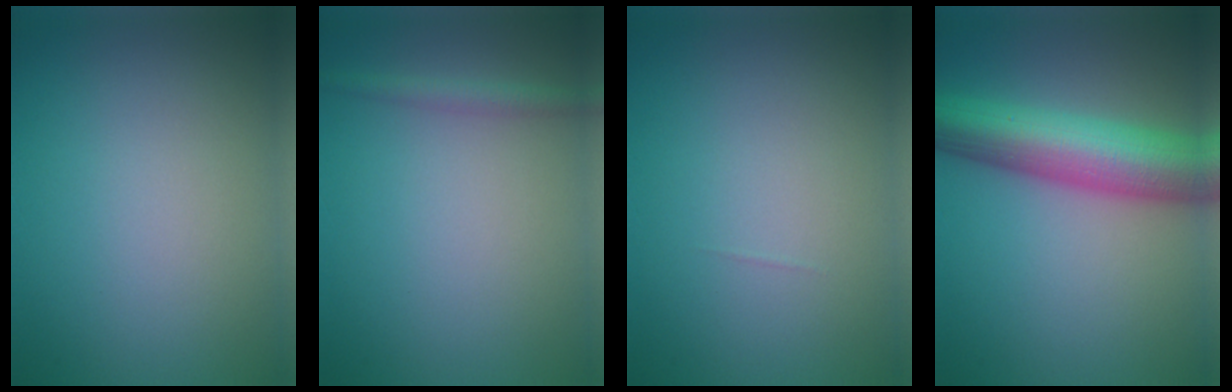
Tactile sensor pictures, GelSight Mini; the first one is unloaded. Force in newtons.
{"total": 1.5, "press": 1.5, "slide": 0.0}
{"total": 0.0}
{"total": 9.4, "press": 9.4, "slide": 0.3}